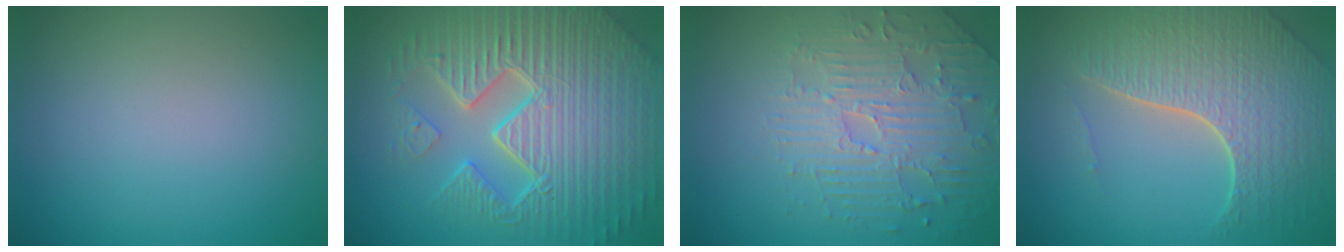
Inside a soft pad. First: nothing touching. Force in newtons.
{"total": 11.1, "press": 7.0, "slide": 8.6}
{"total": 4.6, "press": 3.9, "slide": 2.3}
{"total": 7.3, "press": 5.3, "slide": 4.9}